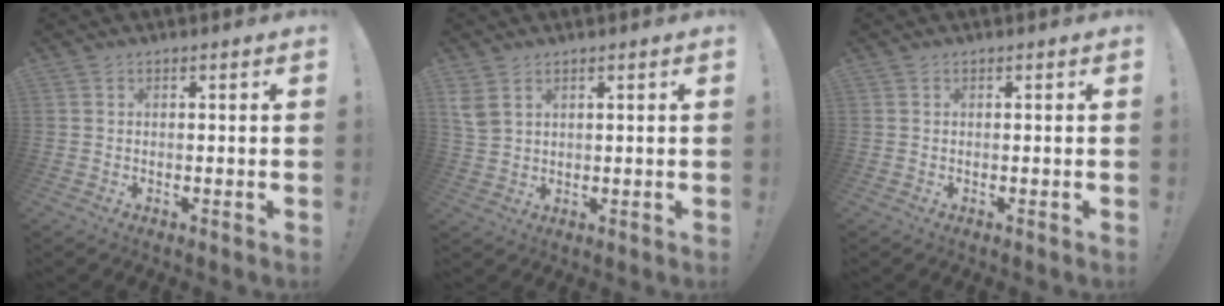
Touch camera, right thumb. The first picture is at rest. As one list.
[{"total": 4.3, "force": [2.5, 2.5, 2.5], "torque": [-0.055, -0.010, 0.048]}, {"total": 0.0}]